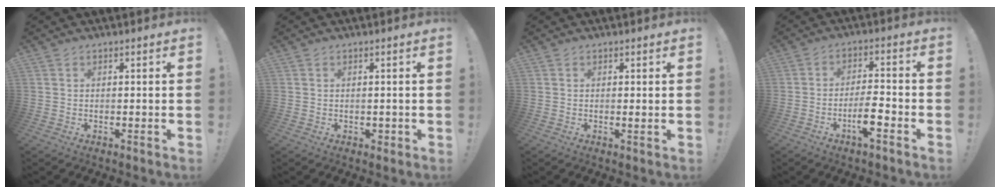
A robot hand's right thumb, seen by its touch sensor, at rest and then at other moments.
{"total": 1.1, "force": [-0.2, 1.0, 0.5], "torque": [0.001, 0.000, -0.004]}
{"total": 0.7, "force": [0.3, -0.1, 0.7], "torque": [0.002, -0.006, 0.002]}
{"total": 8.4, "force": [-3.9, 1.9, 7.2], "torque": [-0.128, 0.014, -0.069]}